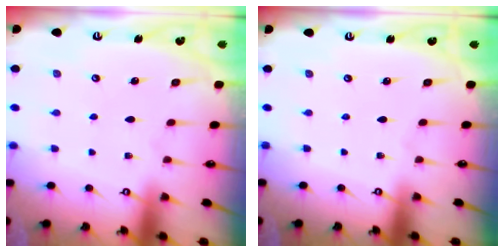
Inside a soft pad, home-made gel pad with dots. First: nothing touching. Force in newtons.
{"total": 0.0}